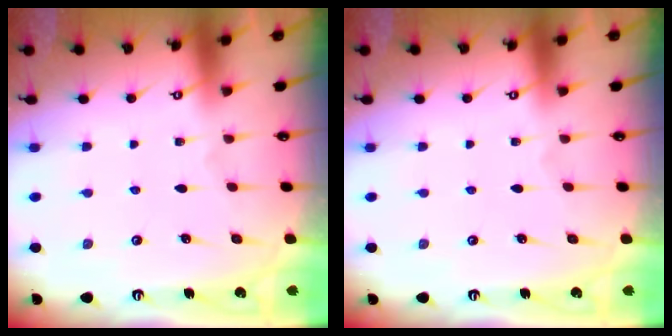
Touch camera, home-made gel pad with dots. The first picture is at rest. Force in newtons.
{"total": 0.0}